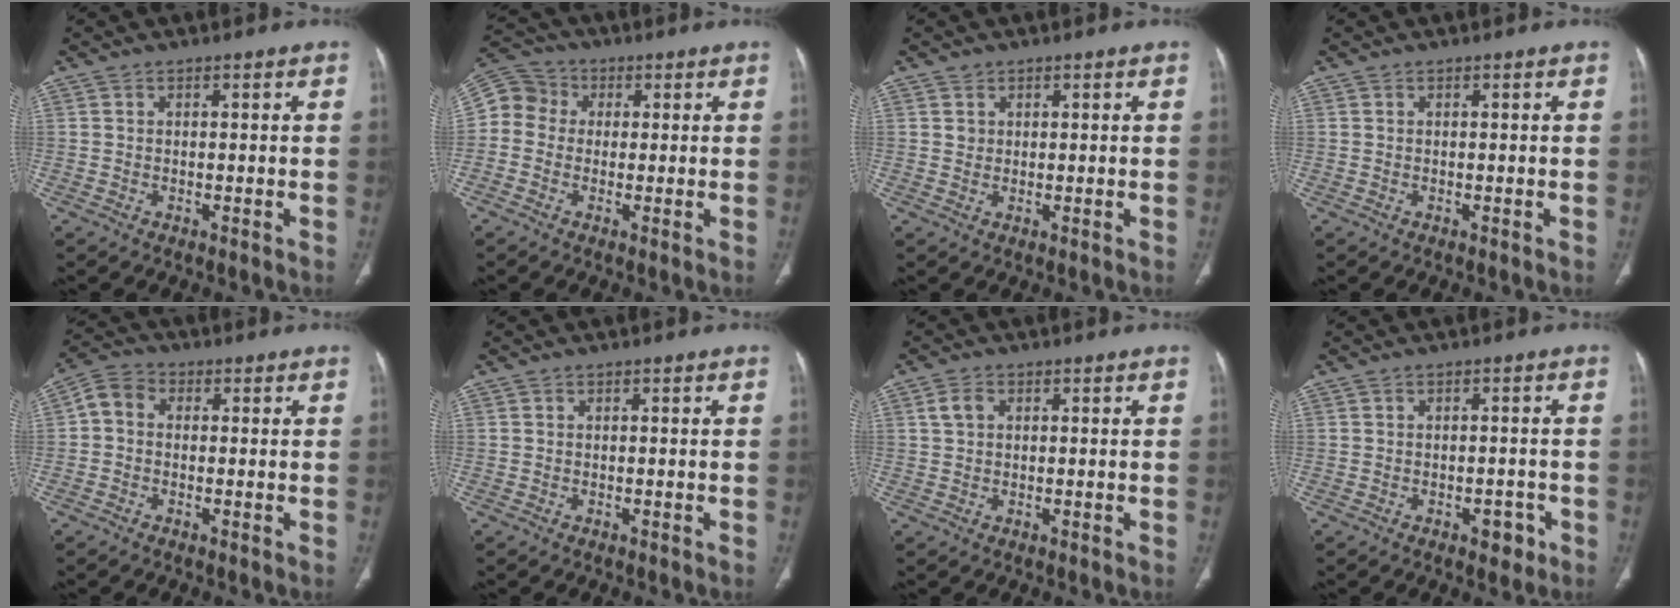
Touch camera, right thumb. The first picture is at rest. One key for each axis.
{"total": 7.3, "fx": 0.4, "fy": 6.7, "fz": 3.0, "tx": -0.041, "ty": 0.022, "tz": -0.006}
{"total": 1.3, "fx": 0.7, "fy": 1.1, "fz": 0.1, "tx": 0.012, "ty": -0.003, "tz": 0.009}
{"total": 0.0}
{"total": 4.8, "fx": 0.1, "fy": 3.8, "fz": 2.9, "tx": -0.048, "ty": 0.014, "tz": -0.013}
{"total": 0.0}
{"total": 2.6, "fx": 0.8, "fy": 1.9, "fz": 1.6, "tx": -0.032, "ty": 0.008, "tz": 0.017}
{"total": 2.8, "fx": -1.5, "fy": 1.6, "fz": 1.8, "tx": -0.009, "ty": 0.008, "tz": -0.015}